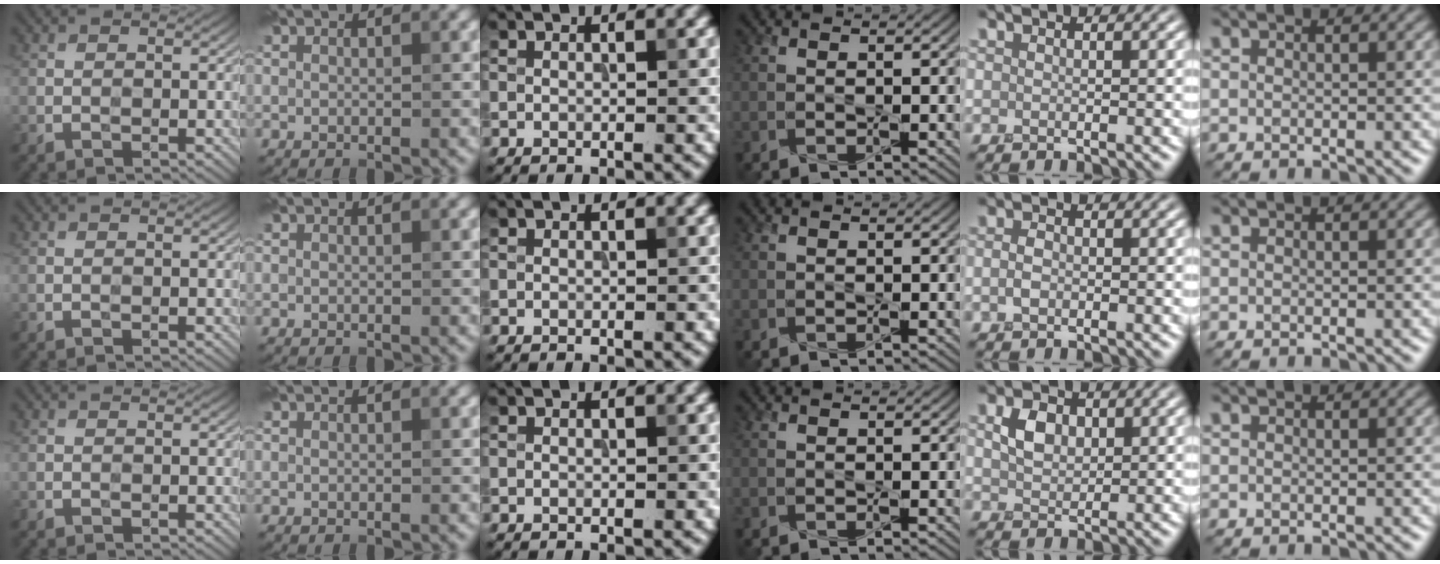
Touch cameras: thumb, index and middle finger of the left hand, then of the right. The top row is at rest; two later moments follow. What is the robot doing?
{"motion": "press", "object": "joystick"}